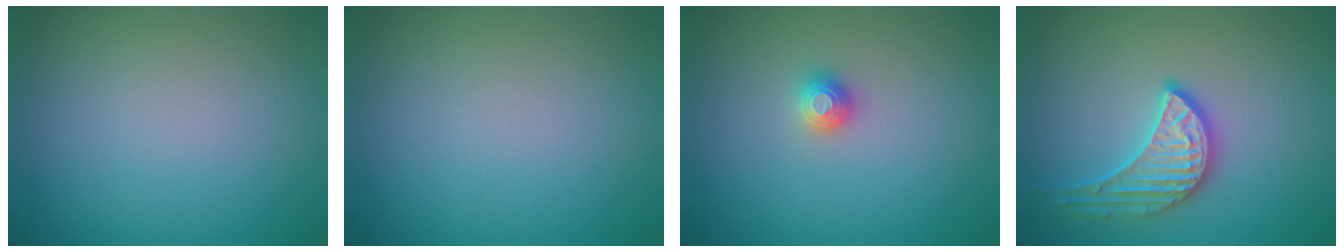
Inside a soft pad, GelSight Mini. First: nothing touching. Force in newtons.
{"total": 0.0}
{"total": 1.2, "press": 1.1, "slide": 0.3}
{"total": 3.3, "press": 3.3, "slide": 0.3}